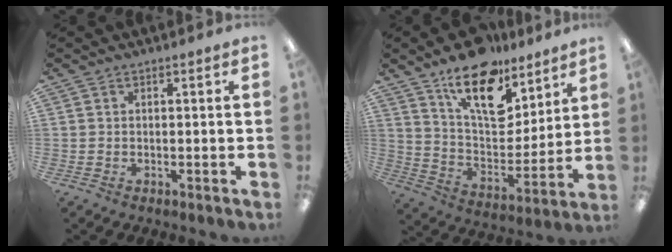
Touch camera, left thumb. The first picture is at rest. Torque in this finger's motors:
{"motor_torque": [1.21, 0.76, 1.42, -1.35, 0.11]}